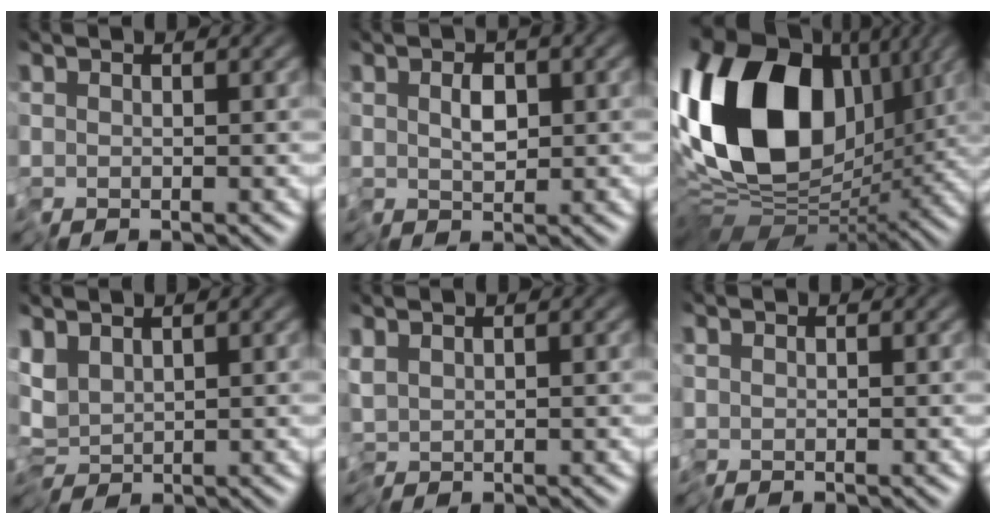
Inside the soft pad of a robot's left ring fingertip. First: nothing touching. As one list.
[{"total": 2.6, "force": [-0.3, 1.4, 2.2], "torque": [-0.030, -0.001, -0.004]}, {"total": 16.9, "force": [2.6, 11.2, 12.4], "torque": [-0.246, 0.025, 0.023]}, {"total": 2.8, "force": [0.2, 1.6, 2.4], "torque": [-0.045, 0.004, -0.003]}, {"total": 1.1, "force": [0.2, 0.4, 1.0], "torque": [-0.023, 0.001, 0.004]}, {"total": 0.0}]